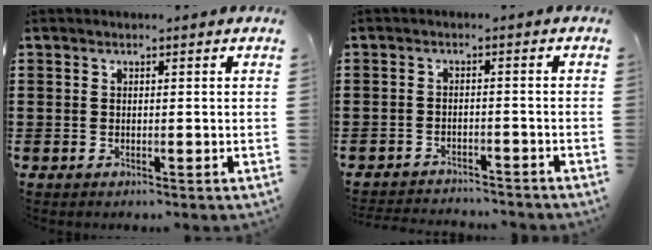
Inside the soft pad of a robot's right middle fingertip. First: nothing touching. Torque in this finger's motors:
{"motor_torque": [0.47, 0.19, 0.03, 0.06]}